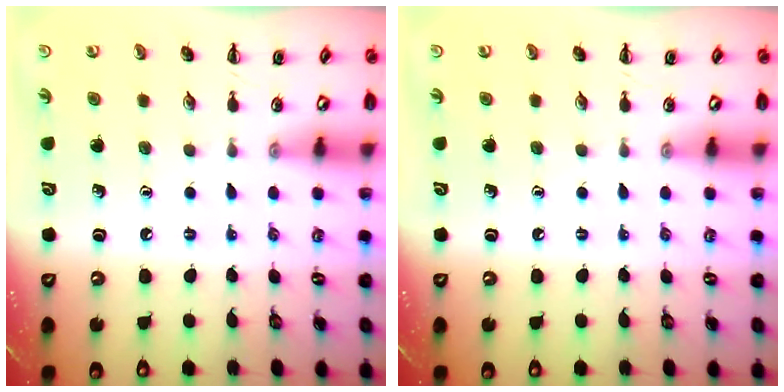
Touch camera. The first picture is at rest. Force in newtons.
{"total": 0.0}